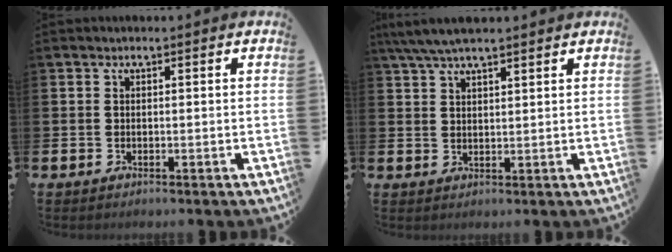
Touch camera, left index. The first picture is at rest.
{"total": 5.0, "force": [4.3, 0.9, 2.5], "torque": [-0.054, -0.007, 0.077]}